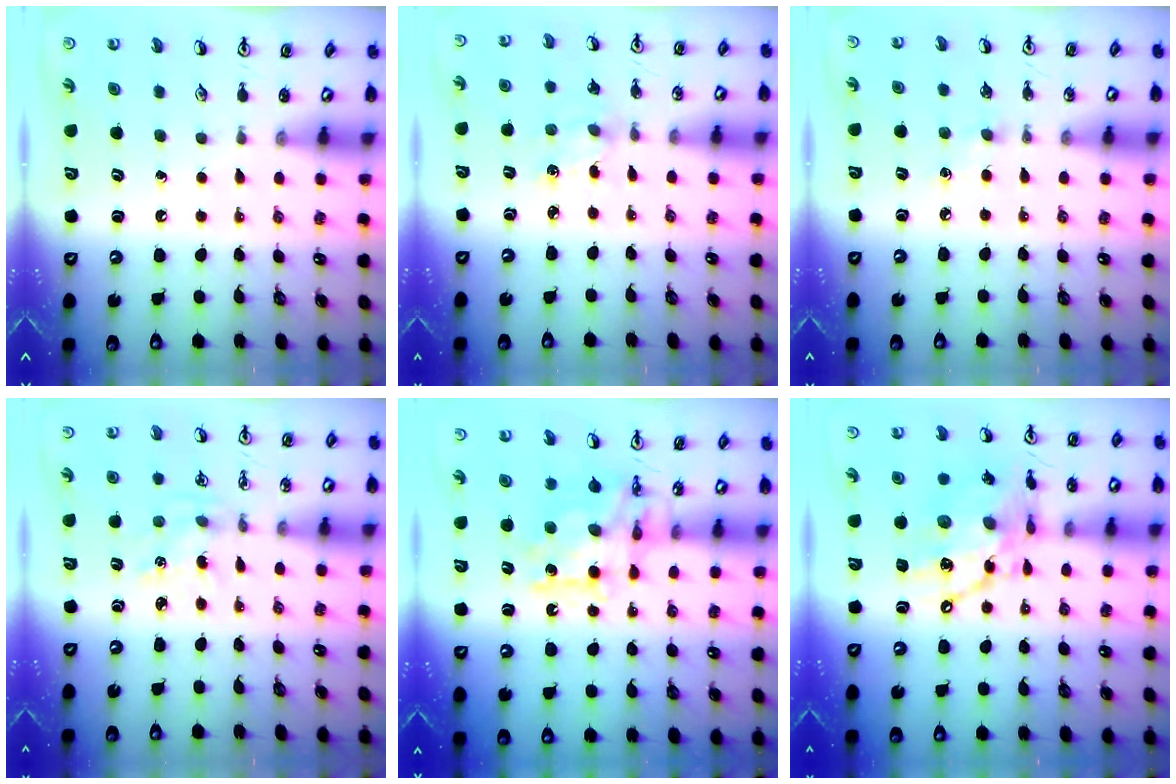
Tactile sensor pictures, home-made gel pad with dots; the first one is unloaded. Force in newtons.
{"total": 2.7, "press": 2.7, "slide": 0.4}
{"total": 3.1, "press": 3.1, "slide": 0.5}
{"total": 0.6, "press": 0.6, "slide": 0.1}
{"total": 9.5, "press": 9.5, "slide": 0.9}
{"total": 15.2, "press": 15.1, "slide": 1.1}